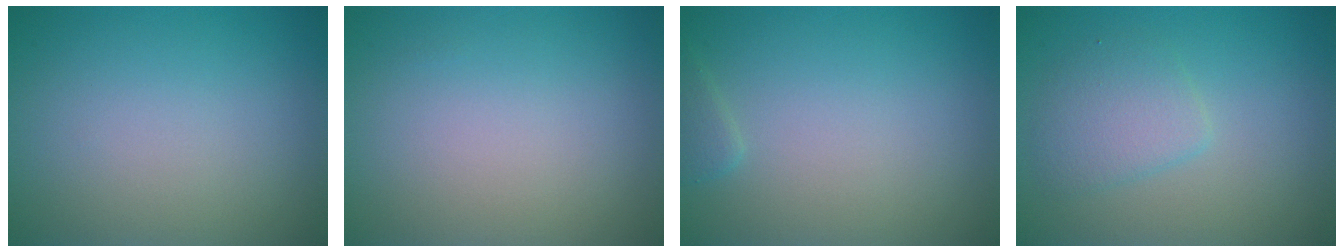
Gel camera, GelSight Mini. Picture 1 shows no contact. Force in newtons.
{"total": 0.0}
{"total": 0.9, "press": 0.9, "slide": 0.0}
{"total": 2.7, "press": 2.7, "slide": 0.2}